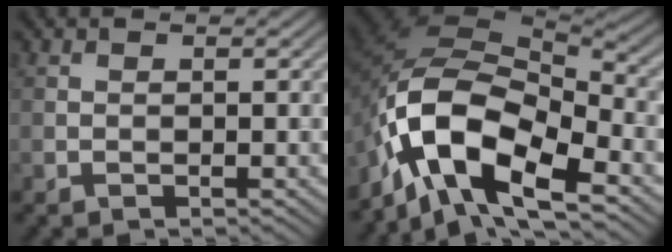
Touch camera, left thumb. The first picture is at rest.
{"total": 14.4, "force": [-6.9, 6.8, 10.6], "torque": [-0.222, -0.012, -0.141]}